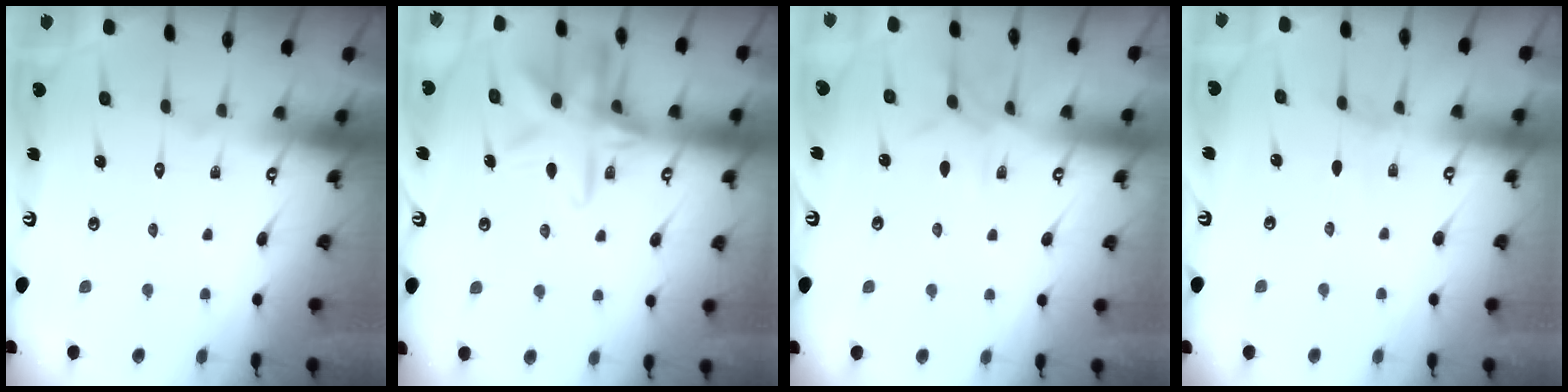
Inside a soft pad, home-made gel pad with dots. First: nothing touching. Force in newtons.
{"total": 14.3, "press": 14.3, "slide": 0.9}
{"total": 5.3, "press": 5.3, "slide": 0.6}
{"total": 2.7, "press": 2.7, "slide": 0.3}